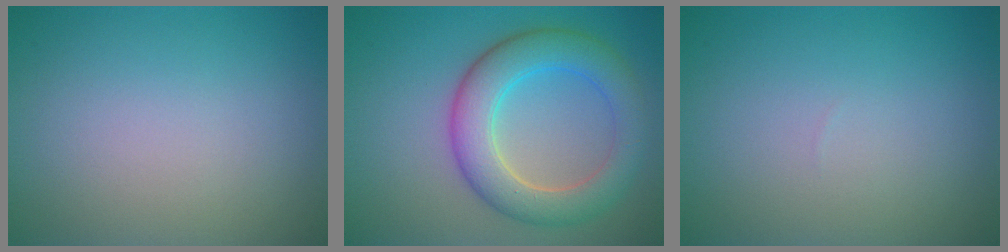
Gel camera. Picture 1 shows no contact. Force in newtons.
{"total": 6.5, "press": 6.5, "slide": 0.2}
{"total": 0.0}